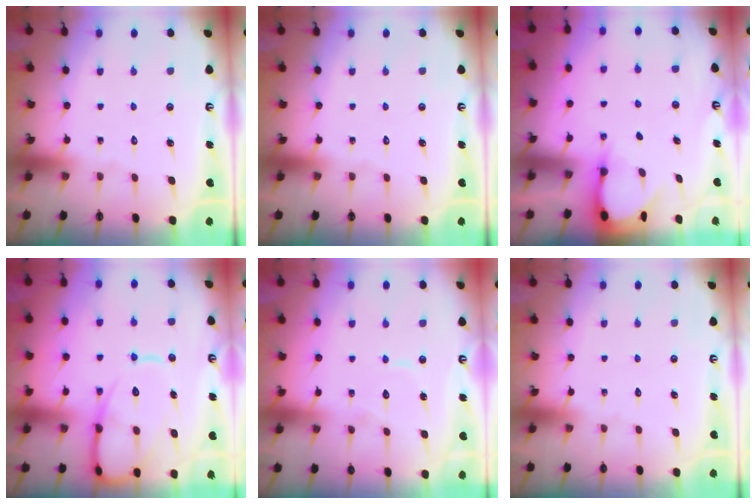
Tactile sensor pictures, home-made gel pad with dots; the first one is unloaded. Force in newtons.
{"total": 0.0}
{"total": 3.3, "press": 3.3, "slide": 0.3}
{"total": 14.0, "press": 13.9, "slide": 1.5}
{"total": 5.4, "press": 5.4, "slide": 0.4}
{"total": 0.0}